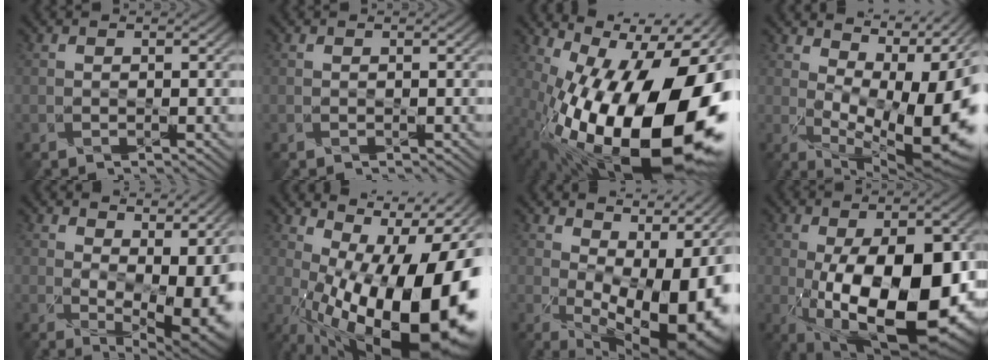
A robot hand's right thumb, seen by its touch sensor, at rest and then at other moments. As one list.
[{"total": 0.0}, {"total": 19.2, "force": [-4.8, 9.1, 16.2], "torque": [-0.262, -0.017, -0.072]}, {"total": 11.4, "force": [1.2, 6.0, 9.6], "torque": [-0.134, -0.020, 0.050]}, {"total": 10.3, "force": [0.7, 5.9, 8.4], "torque": [-0.108, -0.021, 0.046]}, {"total": 18.7, "force": [-2.9, 9.7, 15.7], "torque": [-0.200, -0.008, -0.034]}, {"total": 13.6, "force": [0.5, 8.4, 10.7], "torque": [-0.130, -0.033, 0.051]}, {"total": 17.1, "force": [-3.7, 8.7, 14.3], "torque": [-0.214, -0.036, -0.041]}]